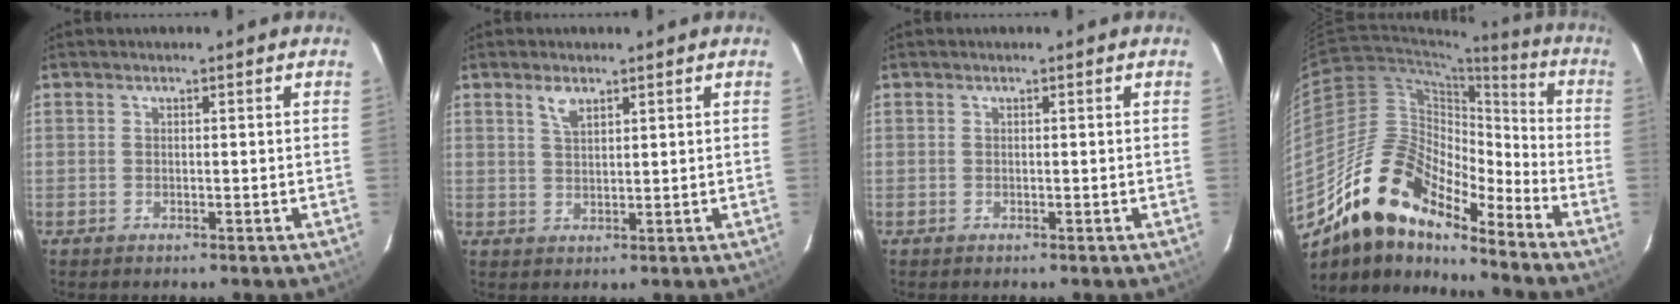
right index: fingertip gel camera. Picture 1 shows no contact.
{"total": 2.9, "force": [1.9, 1.2, 1.8], "torque": [-0.034, 0.003, 0.037]}
{"total": 0.0}
{"total": 18.1, "force": [-14.3, 6.3, 9.1], "torque": [-0.156, 0.002, -0.275]}